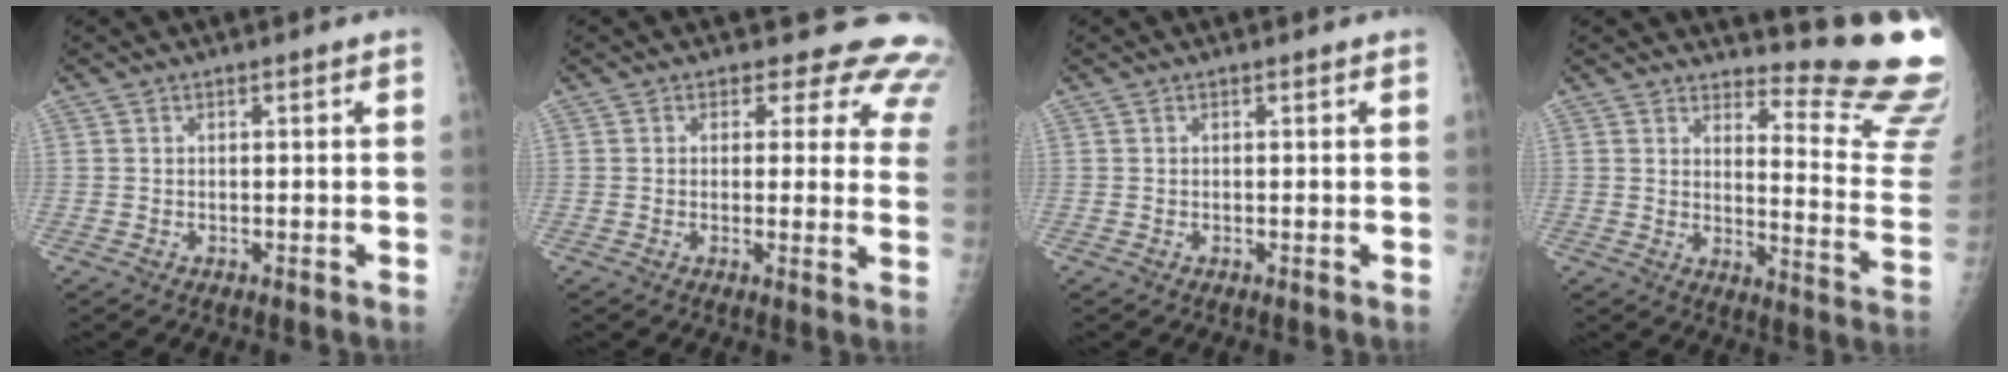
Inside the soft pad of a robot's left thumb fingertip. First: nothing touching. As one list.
[{"total": 12.5, "force": [9.9, 6.5, 4.0], "torque": [0.012, -0.044, 0.075]}, {"total": 0.0}, {"total": 16.2, "force": [15.4, 0.8, 4.8], "torque": [-0.037, -0.207, 0.176]}]